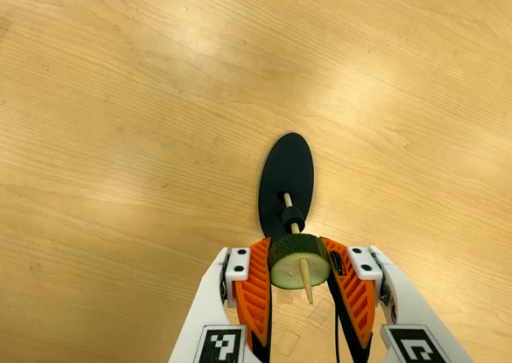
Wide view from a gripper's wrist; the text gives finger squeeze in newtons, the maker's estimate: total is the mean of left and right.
{"total": 11.3, "left": 9.7, "right": 13.0}